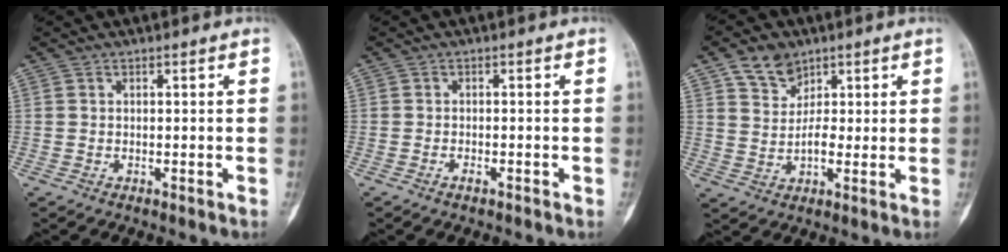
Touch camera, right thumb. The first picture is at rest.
{"total": 1.3, "force": [-0.9, 0.6, 0.7], "torque": [-0.011, 0.004, -0.017]}
{"total": 7.0, "force": [3.7, 5.3, 2.8], "torque": [-0.019, -0.017, 0.067]}